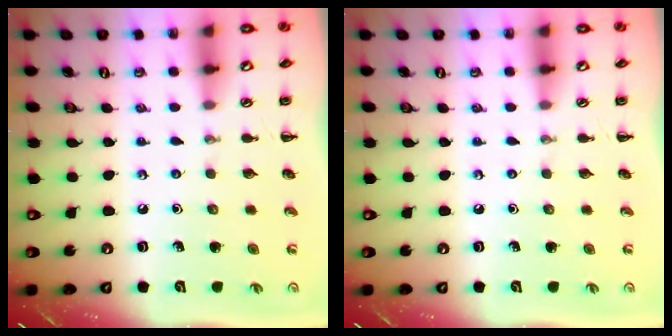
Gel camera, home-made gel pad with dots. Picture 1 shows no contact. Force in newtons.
{"total": 0.0}